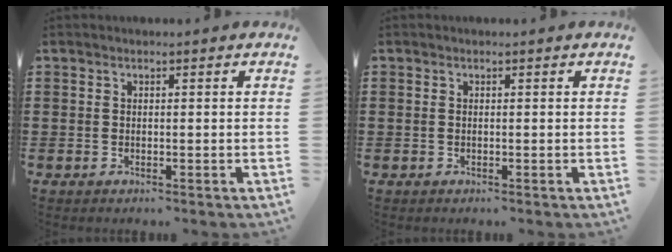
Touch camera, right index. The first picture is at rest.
{"total": 0.0}